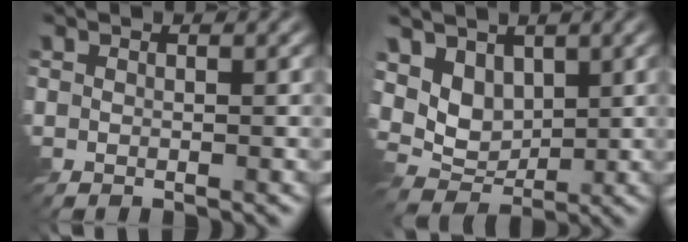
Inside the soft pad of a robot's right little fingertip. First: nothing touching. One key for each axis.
{"total": 4.9, "fx": 1.5, "fy": 3.6, "fz": 2.9, "tx": -0.060, "ty": -0.008, "tz": 0.019}